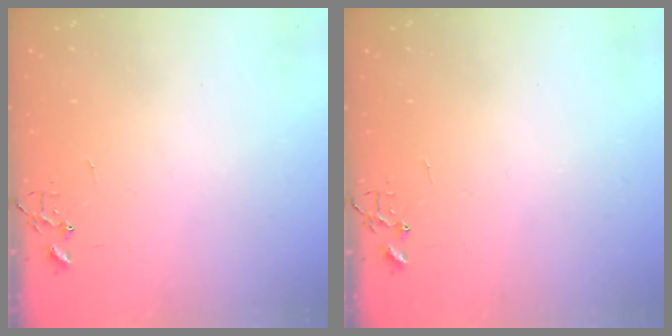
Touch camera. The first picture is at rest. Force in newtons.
{"total": 0.0}